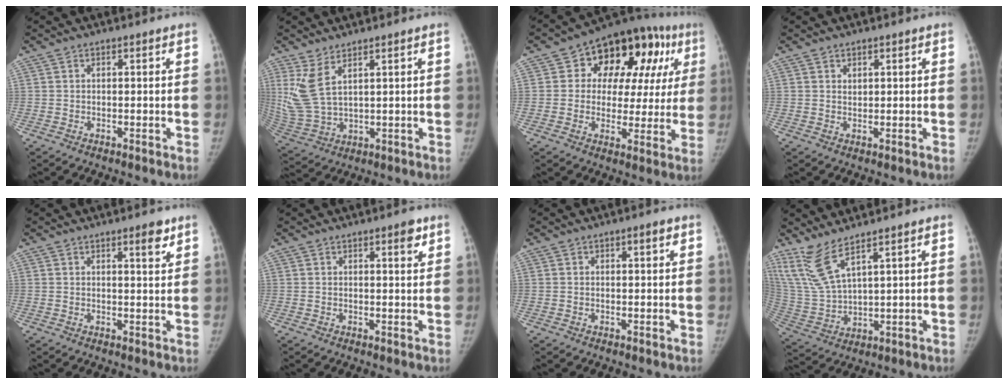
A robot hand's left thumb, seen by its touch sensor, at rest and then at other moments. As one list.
[{"total": 8.4, "force": [4.1, 3.4, 6.5], "torque": [-0.151, -0.019, 0.097]}, {"total": 19.5, "force": [6.7, 12.4, 13.5], "torque": [-0.113, 0.017, 0.082]}, {"total": 1.0, "force": [0.6, 0.6, 0.4], "torque": [0.004, -0.005, 0.010]}, {"total": 3.4, "force": [2.2, 0.7, 2.5], "torque": [-0.030, -0.015, 0.031]}, {"total": 2.6, "force": [1.5, 0.7, 2.0], "torque": [-0.021, -0.007, 0.019]}, {"total": 1.3, "force": [0.6, 0.4, 1.1], "torque": [-0.011, -0.001, 0.004]}, {"total": 9.0, "force": [6.6, 1.5, 5.9], "torque": [-0.139, -0.039, 0.159]}]